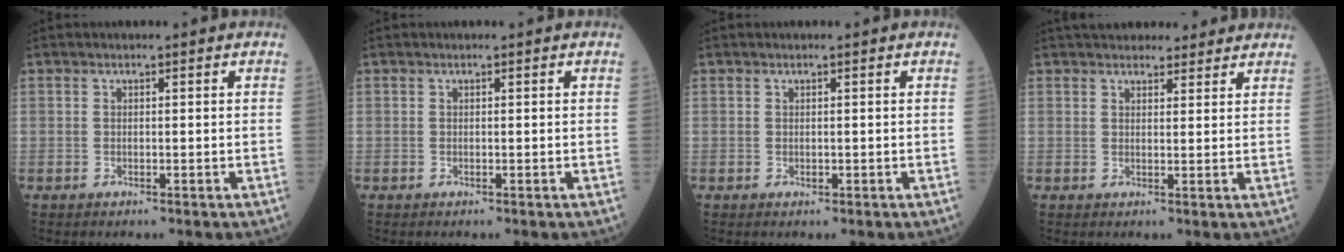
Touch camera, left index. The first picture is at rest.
{"total": 0.0}
{"total": 0.0}
{"total": 10.2, "force": [9.0, 3.4, 3.3], "torque": [-0.031, 0.025, 0.117]}